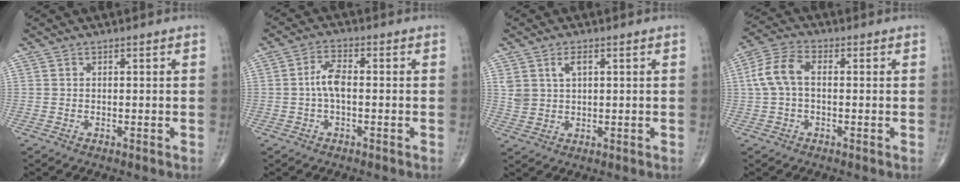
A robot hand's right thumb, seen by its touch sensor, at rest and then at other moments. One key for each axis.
{"total": 4.4, "fx": -0.4, "fy": 1.9, "fz": 3.9, "tx": -0.081, "ty": 0.014, "tz": -0.013}
{"total": 4.3, "fx": 1.8, "fy": 2.4, "fz": 3.0, "tx": -0.055, "ty": -0.004, "tz": 0.040}
{"total": 7.4, "fx": 0.3, "fy": 4.3, "fz": 6.0, "tx": -0.132, "ty": 0.025, "tz": 0.000}